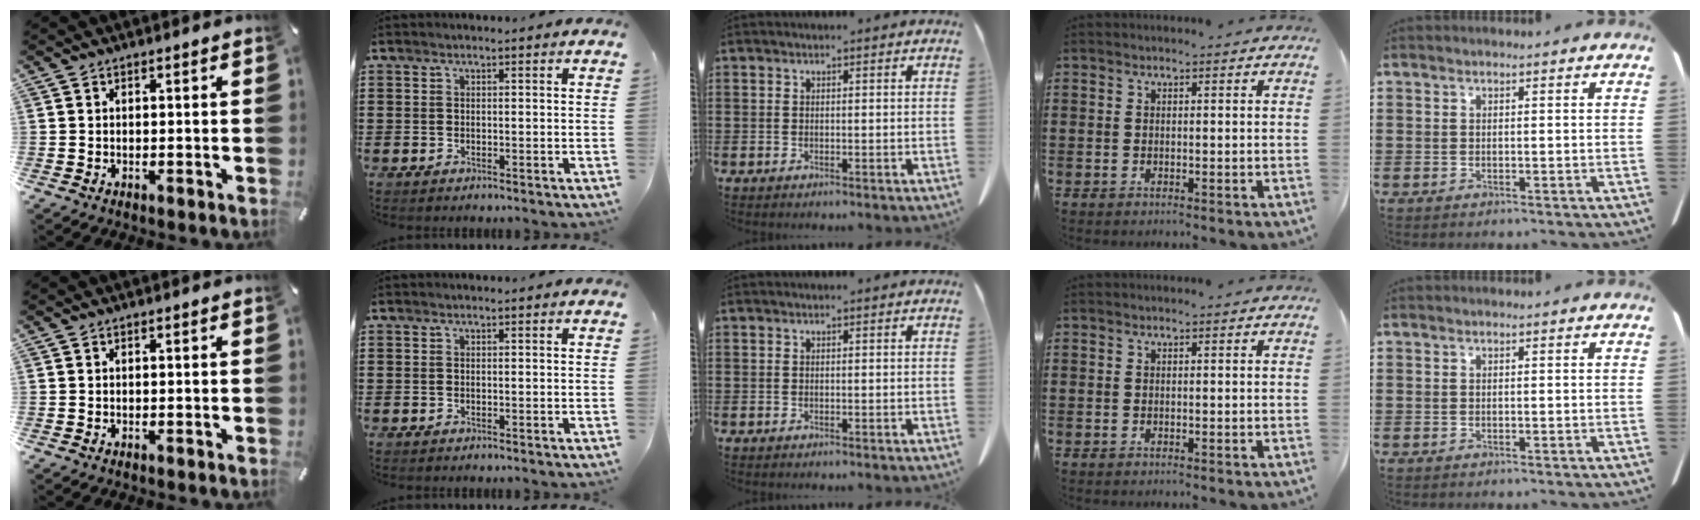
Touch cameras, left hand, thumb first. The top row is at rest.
{}